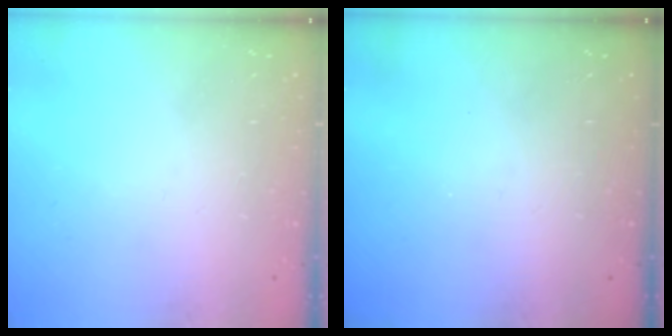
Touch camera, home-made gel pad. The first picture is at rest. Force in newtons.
{"total": 0.0}